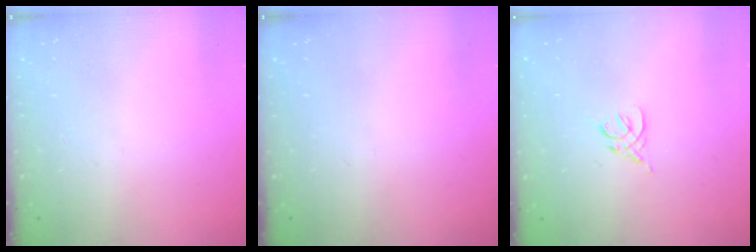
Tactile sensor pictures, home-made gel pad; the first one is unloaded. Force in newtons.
{"total": 0.0}
{"total": 2.5, "press": 2.4, "slide": 0.7}